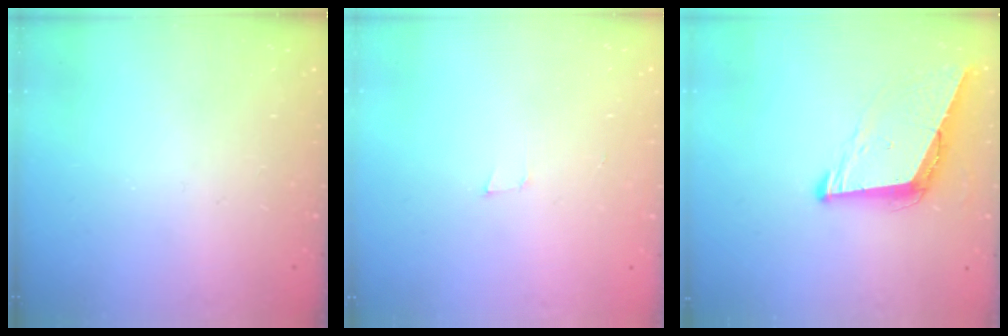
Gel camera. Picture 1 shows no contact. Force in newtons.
{"total": 3.4, "press": 2.2, "slide": 2.6}
{"total": 8.8, "press": 7.9, "slide": 3.8}